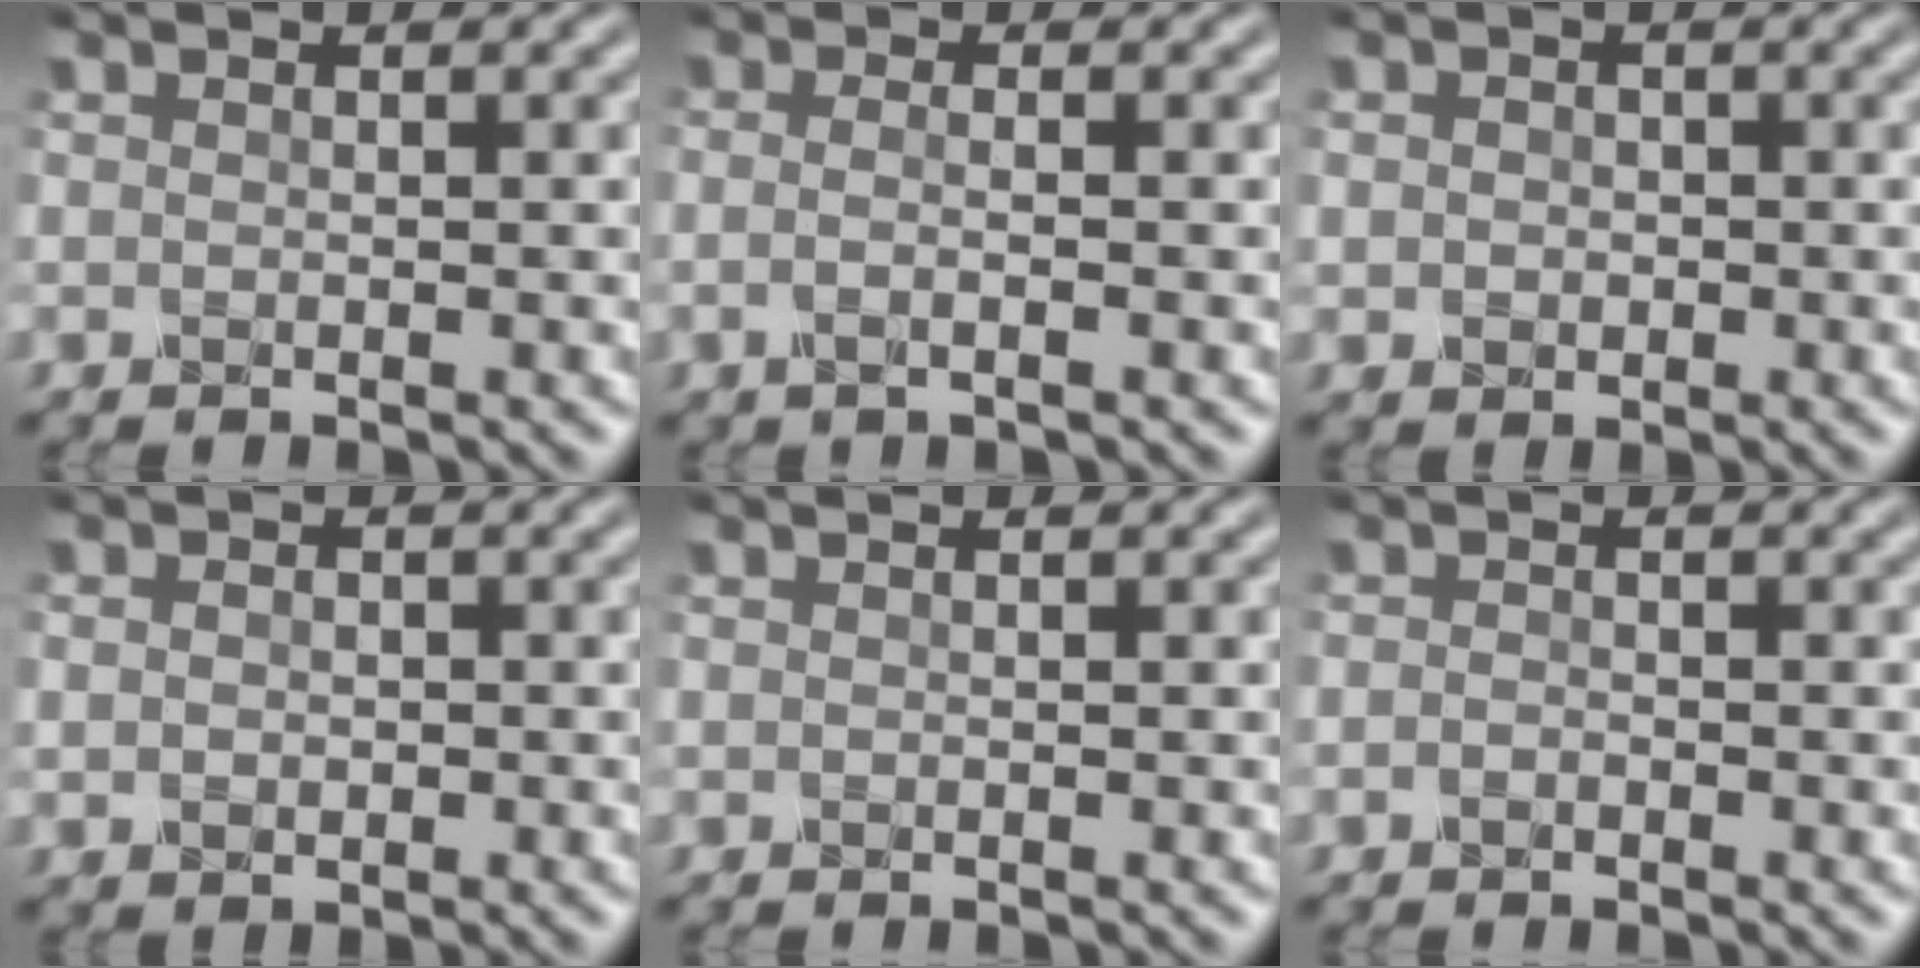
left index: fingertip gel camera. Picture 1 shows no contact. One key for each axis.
{"total": 2.1, "fx": -0.3, "fy": 0.9, "fz": 1.9, "tx": -0.026, "ty": -0.004, "tz": -0.017}
{"total": 1.4, "fx": 0.0, "fy": 1.3, "fz": 0.5, "tx": -0.006, "ty": -0.004, "tz": -0.001}
{"total": 1.6, "fx": 0.0, "fy": 1.3, "fz": 0.9, "tx": -0.016, "ty": -0.001, "tz": 0.000}
{"total": 0.0}
{"total": 0.7, "fx": -0.4, "fy": 0.4, "fz": 0.4, "tx": -0.009, "ty": -0.002, "tz": -0.010}